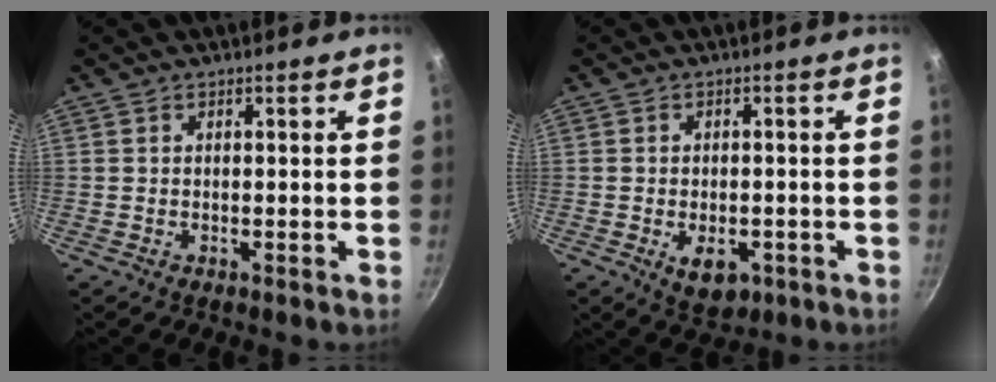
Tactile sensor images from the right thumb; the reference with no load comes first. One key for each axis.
{"total": 6.3, "fx": -2.2, "fy": 3.8, "fz": 4.4, "tx": -0.046, "ty": 0.004, "tz": -0.020}